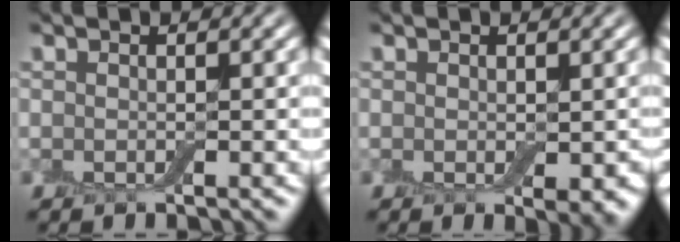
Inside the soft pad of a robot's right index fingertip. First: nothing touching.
{"total": 1.9, "force": [-0.4, 0.7, 1.8], "torque": [-0.021, -0.008, -0.002]}